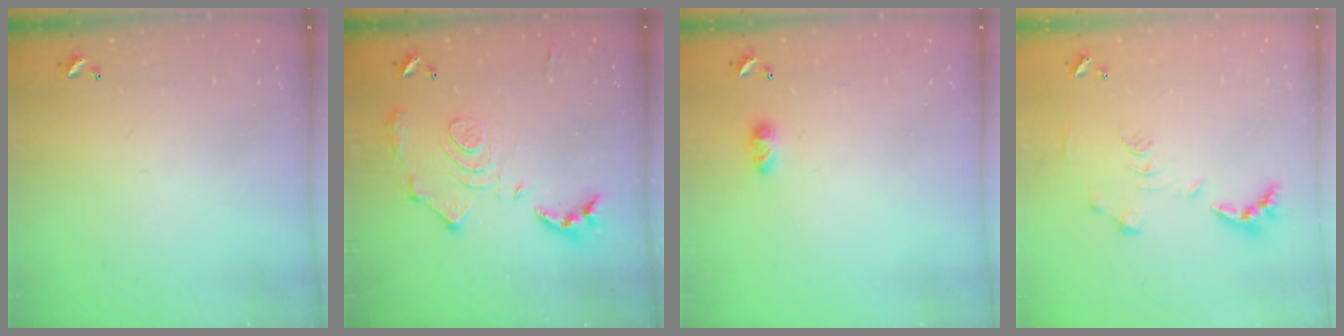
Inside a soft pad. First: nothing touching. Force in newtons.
{"total": 14.2, "press": 14.1, "slide": 1.2}
{"total": 4.9, "press": 4.8, "slide": 0.7}
{"total": 1.1, "press": 1.0, "slide": 0.4}